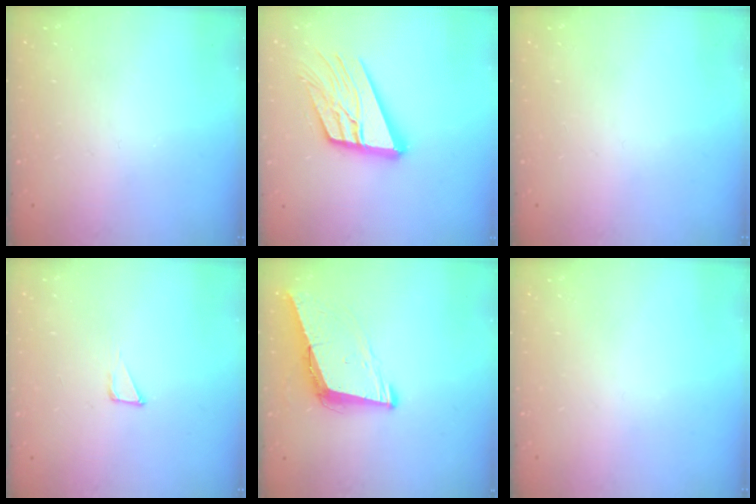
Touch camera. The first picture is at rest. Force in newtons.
{"total": 17.6, "press": 17.5, "slide": 2.2}
{"total": 0.0}
{"total": 2.7, "press": 2.7, "slide": 0.3}
{"total": 9.1, "press": 8.2, "slide": 3.8}
{"total": 0.0}